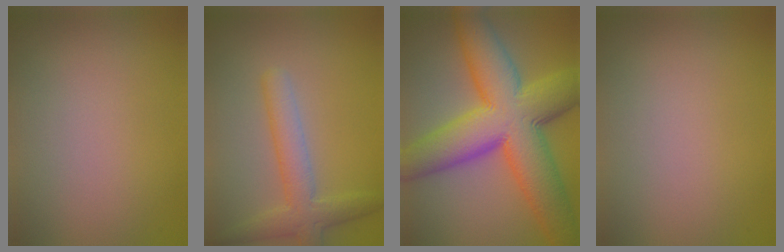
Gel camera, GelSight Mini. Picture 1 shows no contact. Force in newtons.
{"total": 3.9, "press": 3.9, "slide": 0.1}
{"total": 13.6, "press": 13.6, "slide": 0.2}
{"total": 0.0}